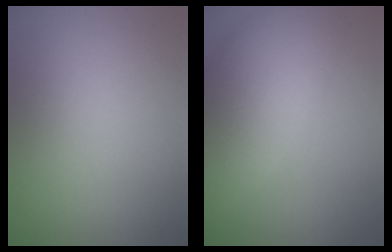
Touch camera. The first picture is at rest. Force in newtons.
{"total": 7.5, "press": 7.5, "slide": 0.6}